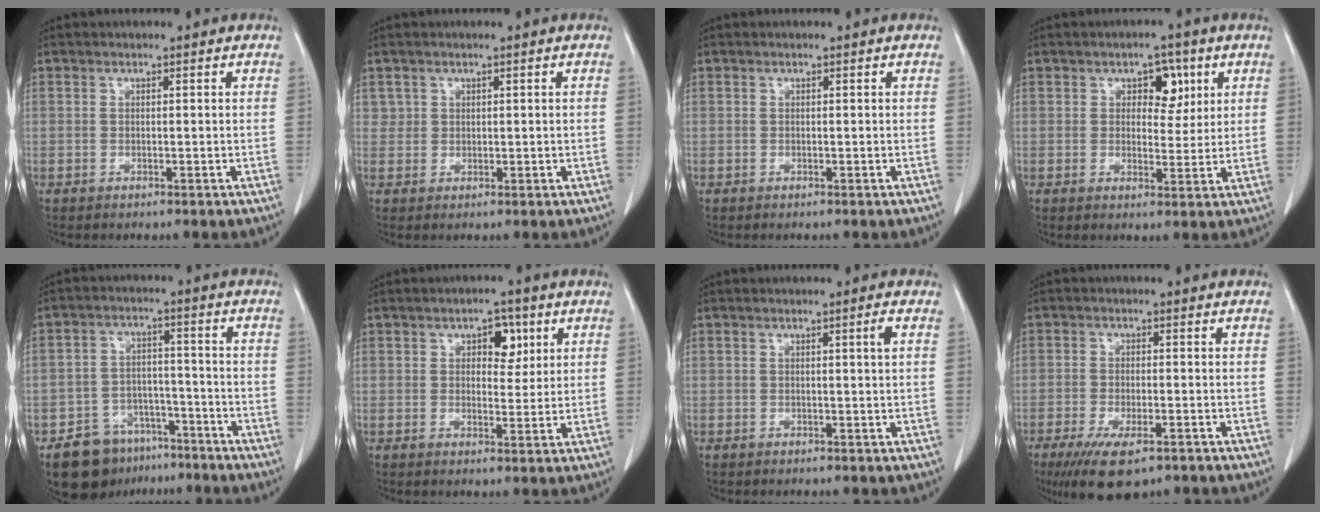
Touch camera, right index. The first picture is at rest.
{"total": 1.7, "force": [0.7, 1.5, 0.0], "torque": [0.013, 0.002, 0.009]}
{"total": 0.0}
{"total": 4.9, "force": [2.0, 2.9, 3.4], "torque": [-0.038, 0.008, 0.029]}
{"total": 9.4, "force": [-6.6, 6.2, 2.7], "torque": [-0.037, 0.021, -0.097]}
{"total": 4.5, "force": [1.8, 2.5, 3.2], "torque": [-0.039, 0.008, 0.025]}
{"total": 1.2, "force": [0.3, -0.4, 1.1], "torque": [-0.018, -0.001, 0.005]}
{"total": 8.6, "force": [-5.6, 2.6, 6.0], "torque": [-0.099, -0.017, -0.086]}